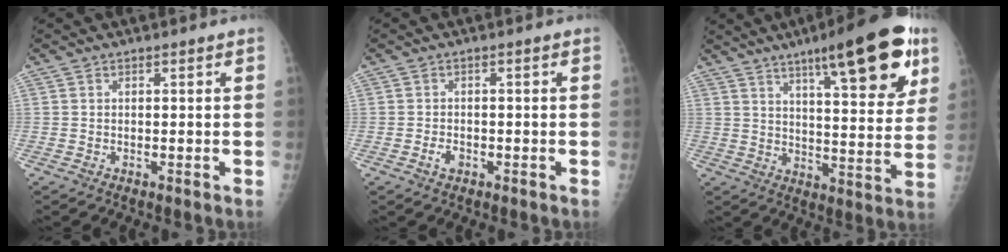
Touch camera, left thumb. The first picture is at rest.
{"total": 1.9, "force": [-1.0, 1.1, 1.2], "torque": [-0.021, 0.008, -0.016]}
{"total": 21.6, "force": [11.8, 5.5, 17.3], "torque": [-0.214, -0.036, 0.170]}